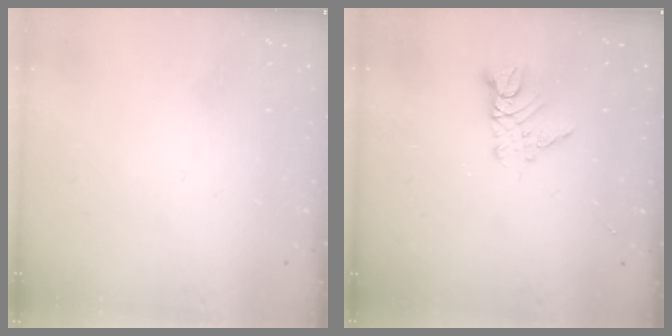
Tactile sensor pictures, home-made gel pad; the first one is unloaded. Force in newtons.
{"total": 7.7, "press": 7.7, "slide": 0.5}